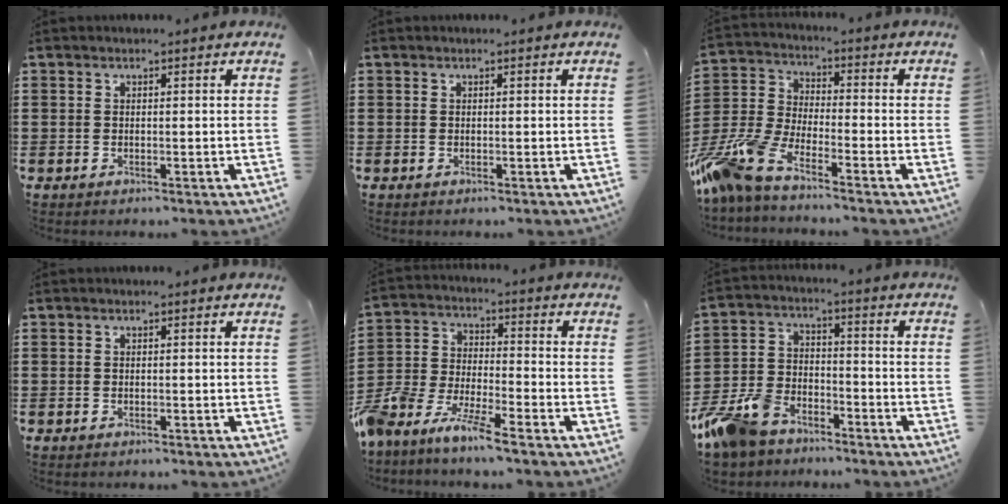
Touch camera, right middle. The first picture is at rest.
{"total": 0.0}
{"total": 9.4, "force": [-7.8, 2.0, 4.8], "torque": [-0.137, -0.004, -0.163]}
{"total": 0.0}
{"total": 7.3, "force": [-7.0, 0.4, 1.8], "torque": [-0.060, -0.007, -0.145]}
{"total": 9.2, "force": [-7.8, 3.7, 2.9], "torque": [-0.091, 0.017, -0.159]}